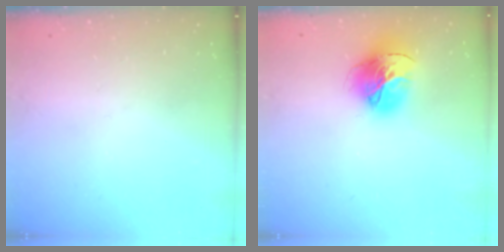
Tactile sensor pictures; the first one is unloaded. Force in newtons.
{"total": 16.7, "press": 16.6, "slide": 1.8}